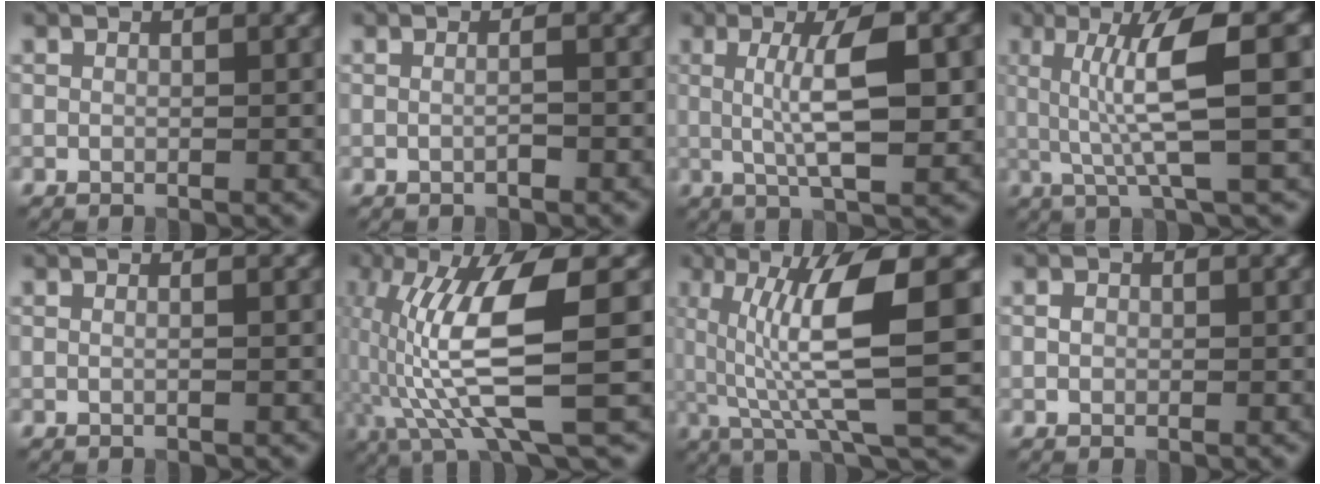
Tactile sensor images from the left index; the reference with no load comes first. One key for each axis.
{"total": 0.9, "fx": -0.4, "fy": 0.1, "fz": 0.8, "tx": -0.016, "ty": 0.001, "tz": -0.010}
{"total": 7.0, "fx": 0.8, "fy": 1.8, "fz": 6.7, "tx": -0.109, "ty": 0.004, "tz": 0.012}
{"total": 7.5, "fx": 0.8, "fy": 1.2, "fz": 7.3, "tx": -0.128, "ty": 0.008, "tz": 0.016}
{"total": 0.9, "fx": 0.2, "fy": 0.4, "fz": 0.8, "tx": -0.005, "ty": -0.009, "tz": -0.005}
{"total": 10.3, "fx": -1.2, "fy": 1.9, "fz": 10.0, "tx": -0.194, "ty": 0.004, "tz": -0.021}
{"total": 9.8, "fx": 1.2, "fy": 2.1, "fz": 9.5, "tx": -0.148, "ty": -0.003, "tz": 0.026}
{"total": 0.8, "fx": 0.0, "fy": 0.7, "fz": 0.4, "tx": -0.007, "ty": -0.001, "tz": -0.002}